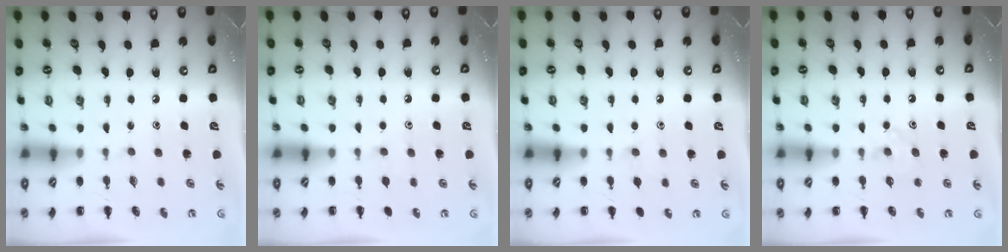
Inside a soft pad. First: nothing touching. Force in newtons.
{"total": 2.3, "press": 2.0, "slide": 1.1}
{"total": 2.8, "press": 2.5, "slide": 1.3}
{"total": 5.8, "press": 5.6, "slide": 1.6}